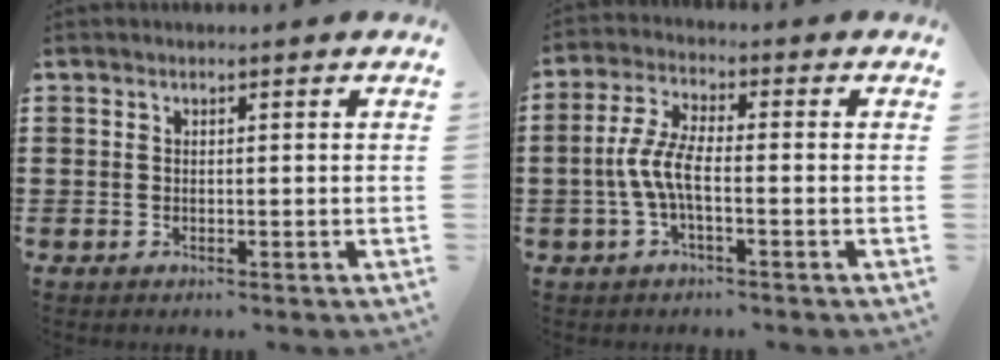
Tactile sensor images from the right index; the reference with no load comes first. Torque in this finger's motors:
{"motor_torque": [1.11, -0.13, 0.67, 0.21]}